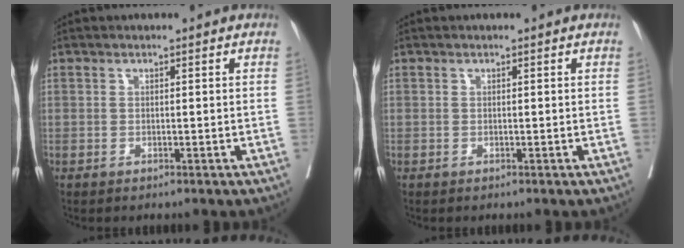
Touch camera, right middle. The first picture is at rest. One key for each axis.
{"total": 0.0}